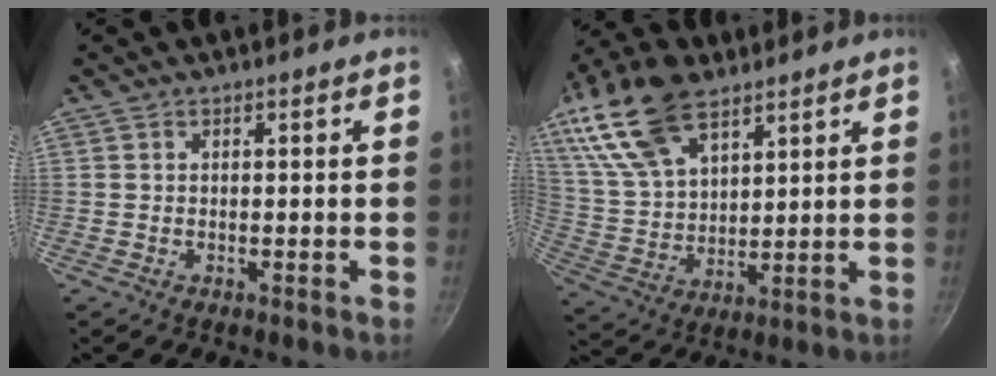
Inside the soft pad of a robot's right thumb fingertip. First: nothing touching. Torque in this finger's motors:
{"motor_torque": [-0.69, 2.35, 0.13, 0.13, 0.15]}